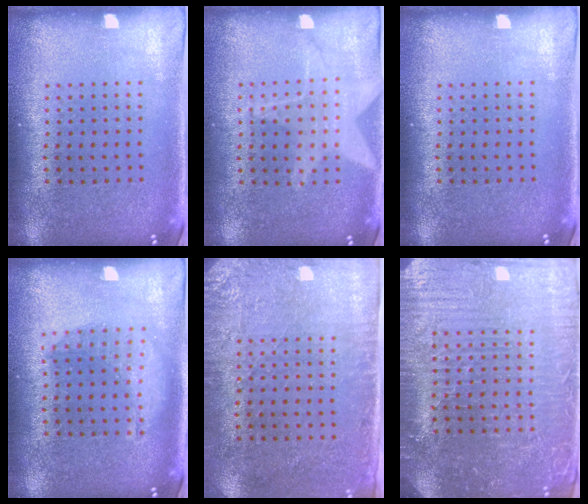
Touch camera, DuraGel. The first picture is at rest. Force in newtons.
{"total": 1.1, "press": 1.1, "slide": 0.3}
{"total": 0.0}
{"total": 1.5, "press": 1.5, "slide": 0.5}
{"total": 2.8, "press": 2.3, "slide": 1.6}
{"total": 4.7, "press": 4.5, "slide": 1.2}